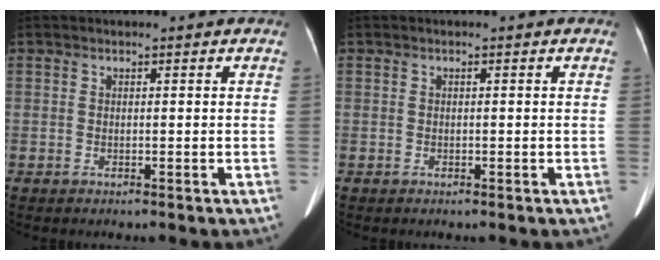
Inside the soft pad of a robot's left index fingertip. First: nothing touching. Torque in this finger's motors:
{"motor_torque": [-0.11, -0.04, 0.01, -0.01]}